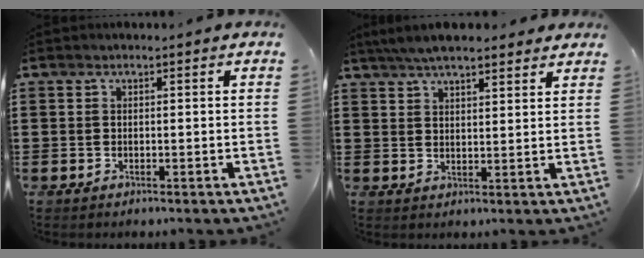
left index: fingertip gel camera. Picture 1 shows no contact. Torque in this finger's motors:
{"motor_torque": [2.14, 0.00, 0.34, 0.04]}